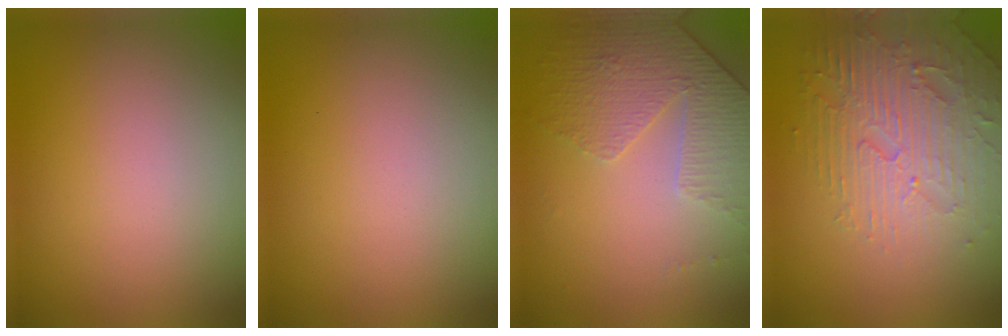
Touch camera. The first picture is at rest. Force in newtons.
{"total": 0.0}
{"total": 4.6, "press": 3.3, "slide": 3.3}
{"total": 4.4, "press": 3.9, "slide": 2.1}